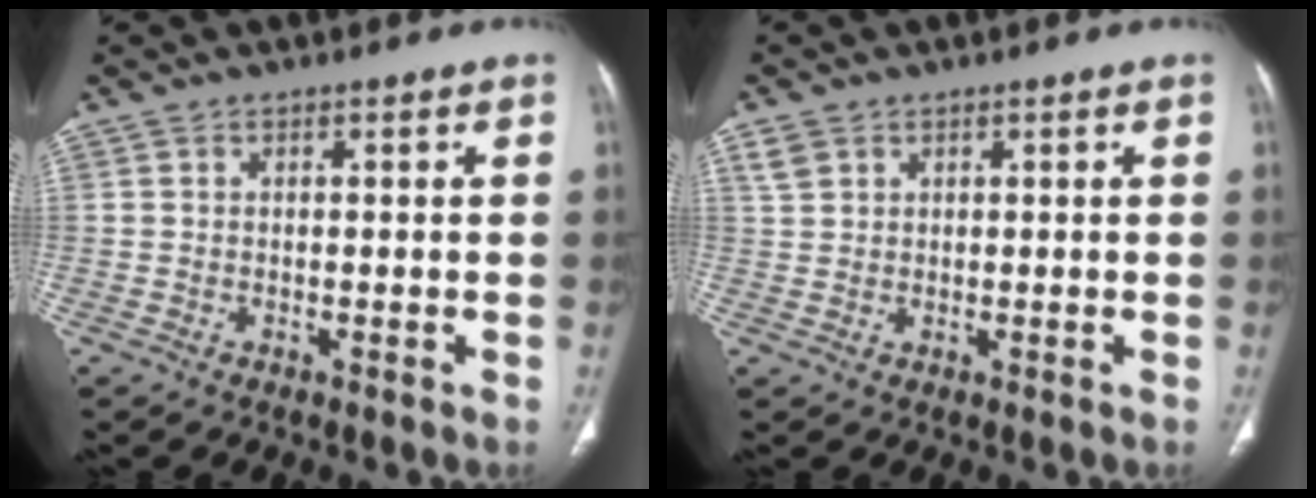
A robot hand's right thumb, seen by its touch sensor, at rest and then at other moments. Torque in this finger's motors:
{"motor_torque": [-0.25, 0.22, -0.94, 0.88, -0.45]}